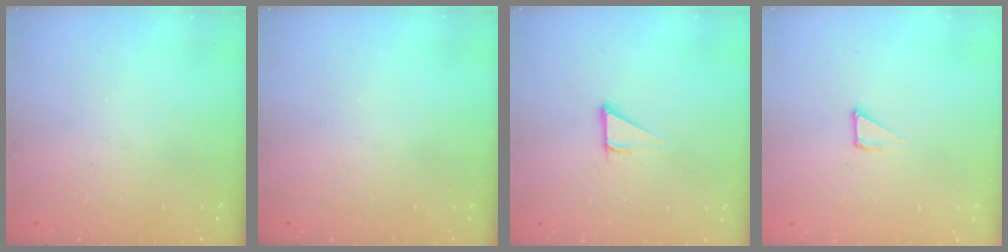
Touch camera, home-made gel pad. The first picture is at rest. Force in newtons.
{"total": 0.0}
{"total": 2.9, "press": 2.9, "slide": 0.2}
{"total": 2.8, "press": 2.8, "slide": 0.1}